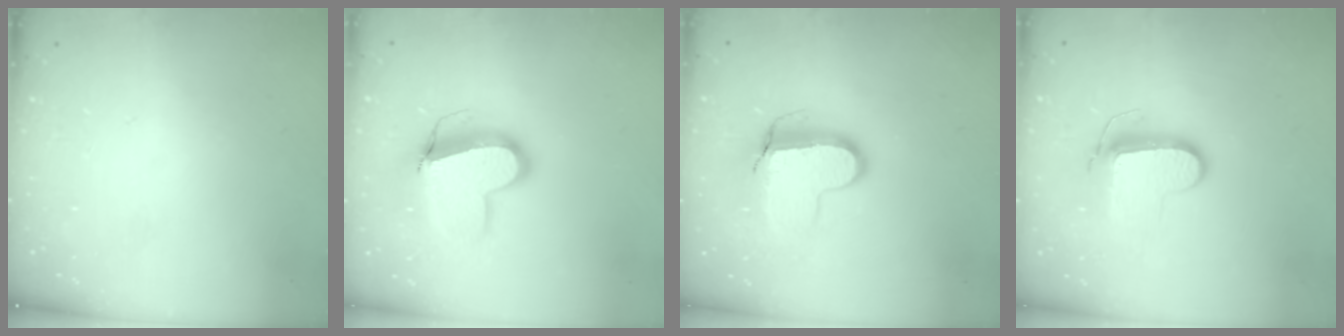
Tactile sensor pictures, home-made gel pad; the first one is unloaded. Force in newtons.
{"total": 13.6, "press": 13.5, "slide": 1.7}
{"total": 10.5, "press": 10.4, "slide": 0.8}
{"total": 9.6, "press": 9.6, "slide": 0.8}